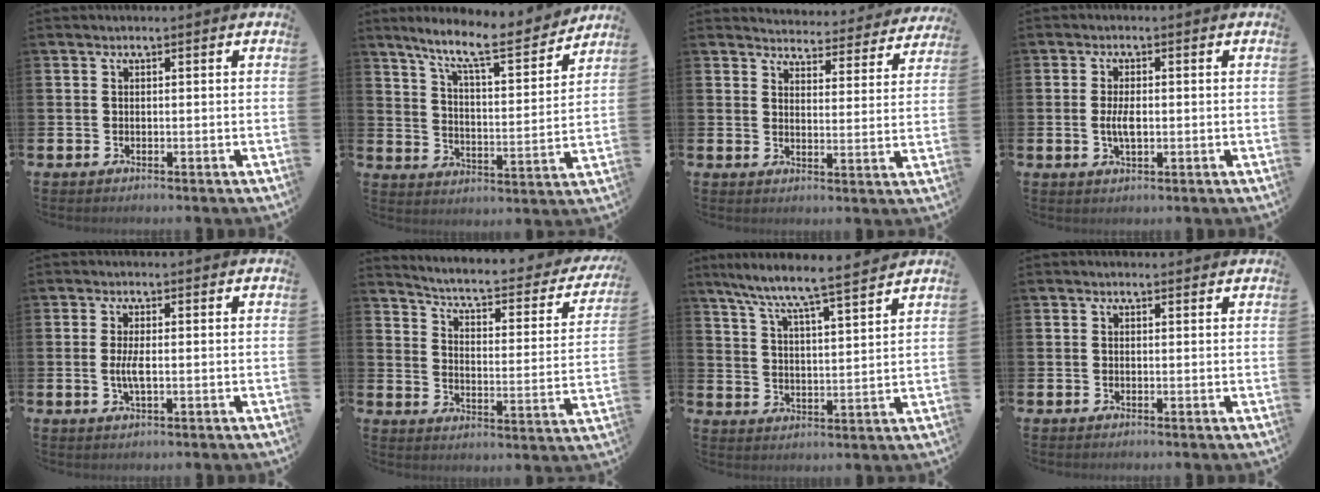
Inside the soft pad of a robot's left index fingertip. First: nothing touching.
{"total": 9.7, "force": [8.4, 1.5, 4.7], "torque": [-0.109, -0.053, 0.139]}
{"total": 4.1, "force": [4.0, 0.8, 0.2], "torque": [-0.010, -0.036, 0.065]}
{"total": 3.2, "force": [-0.1, 1.4, 2.9], "torque": [-0.045, -0.002, -0.004]}
{"total": 2.6, "force": [-0.1, 0.7, 2.5], "torque": [-0.042, -0.002, -0.003]}
{"total": 4.7, "force": [4.1, 1.0, 2.1], "torque": [-0.059, -0.035, 0.056]}
{"total": 7.1, "force": [6.8, -0.4, 2.2], "torque": [-0.073, -0.052, 0.114]}
{"total": 0.6, "force": [0.5, 0.3, 0.3], "torque": [0.005, 0.000, 0.005]}